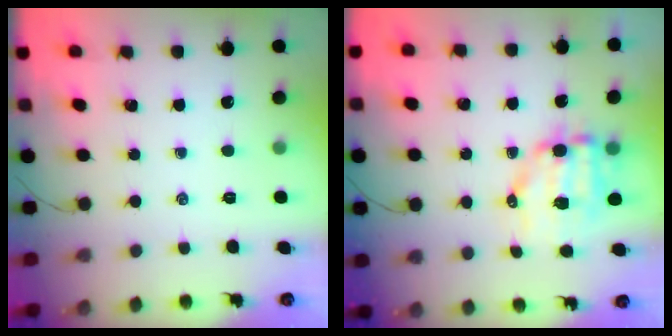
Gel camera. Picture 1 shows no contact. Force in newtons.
{"total": 9.0, "press": 8.7, "slide": 2.0}